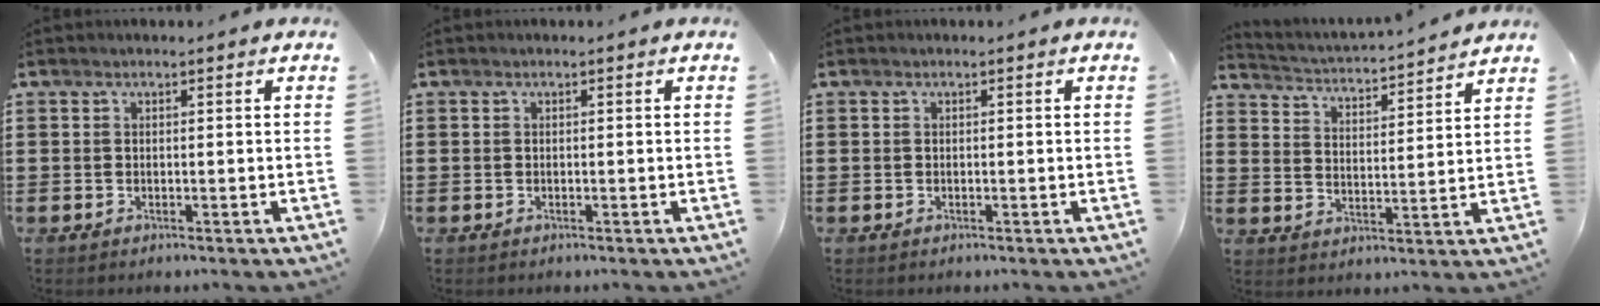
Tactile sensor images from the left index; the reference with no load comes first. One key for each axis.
{"total": 0.0}
{"total": 0.0}
{"total": 2.7, "fx": 2.7, "fy": -0.3, "fz": 0.2, "tx": -0.024, "ty": -0.031, "tz": 0.038}